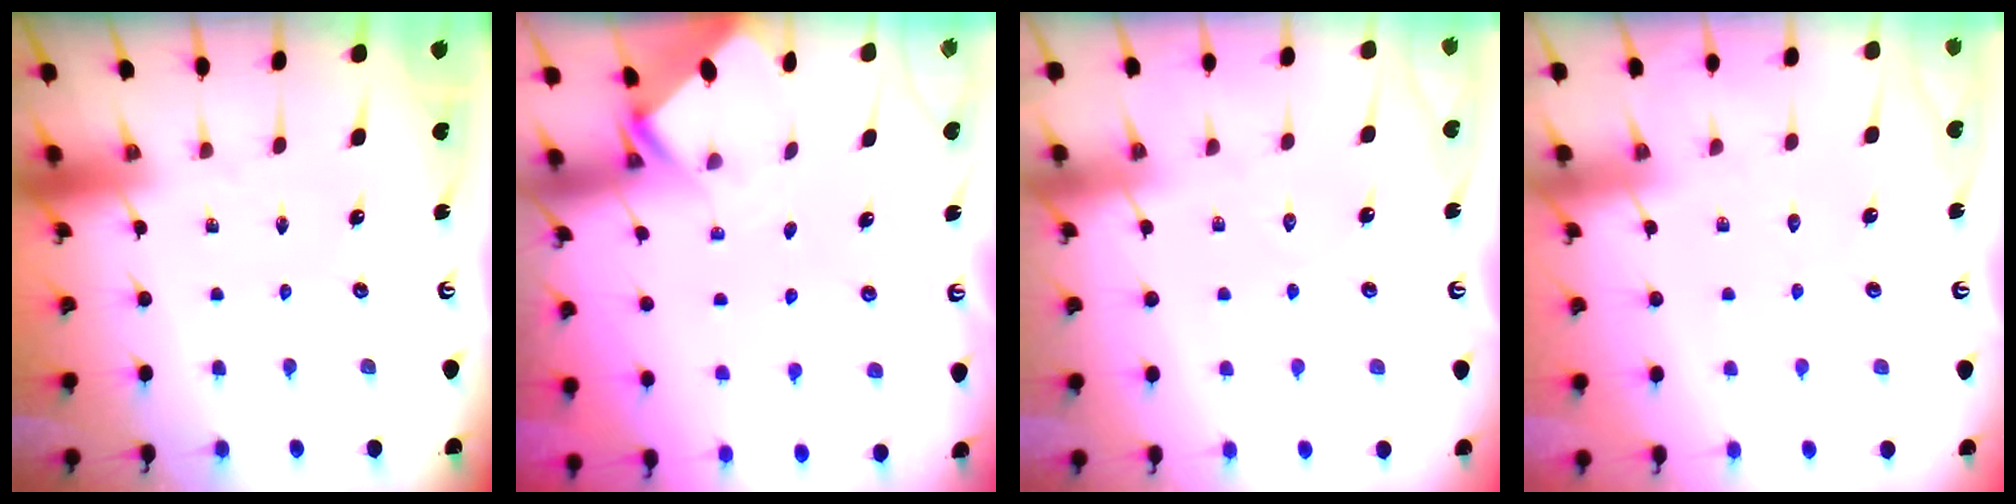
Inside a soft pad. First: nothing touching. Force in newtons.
{"total": 2.6, "press": 2.6, "slide": 0.2}
{"total": 5.0, "press": 4.9, "slide": 0.6}
{"total": 3.0, "press": 3.0, "slide": 0.3}